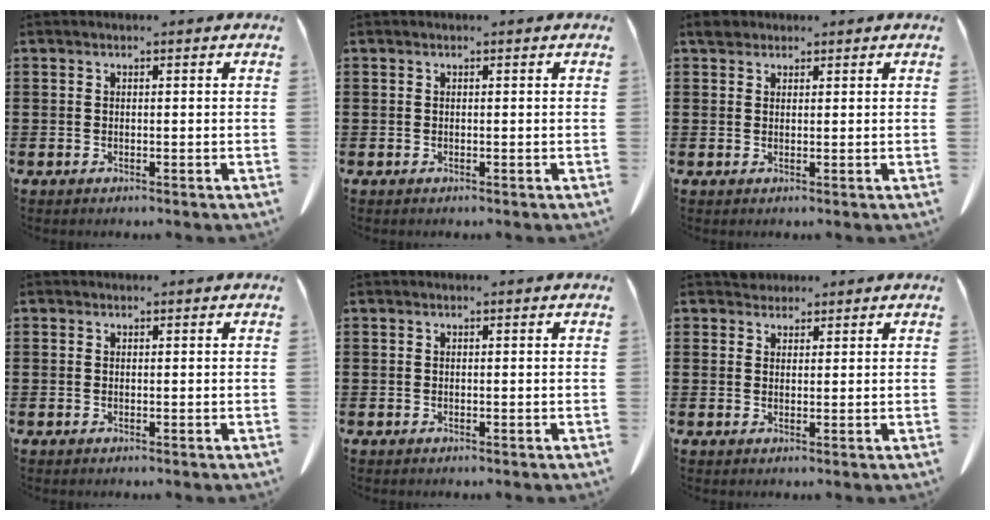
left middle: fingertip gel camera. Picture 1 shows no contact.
{"total": 0.0}
{"total": 2.0, "force": [1.7, 1.0, 0.5], "torque": [-0.007, 0.003, 0.031]}
{"total": 0.0}
{"total": 0.0}
{"total": 2.2, "force": [2.0, 0.9, -0.1], "torque": [0.005, 0.000, 0.039]}